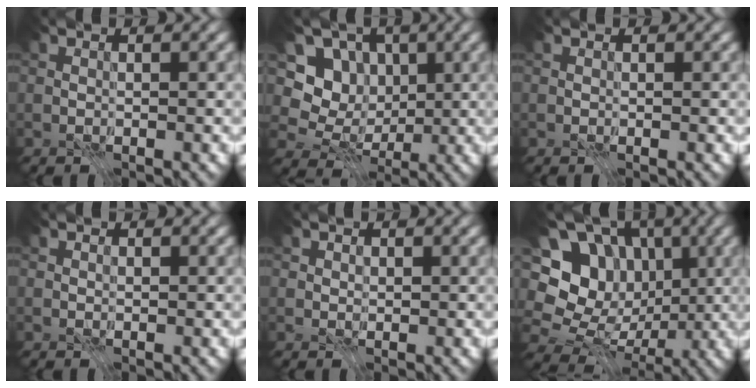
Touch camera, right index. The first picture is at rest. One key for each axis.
{"total": 7.0, "fx": 0.5, "fy": 6.2, "fz": 3.2, "tx": -0.057, "ty": 0.009, "tz": -0.017}
{"total": 0.0}
{"total": 0.0}
{"total": 0.9, "fx": 0.4, "fy": 0.7, "fz": 0.3, "tx": -0.007, "ty": -0.008, "tz": 0.017}
{"total": 12.6, "fx": 1.3, "fy": 10.9, "fz": 6.3, "tx": -0.127, "ty": 0.029, "tz": 0.004}